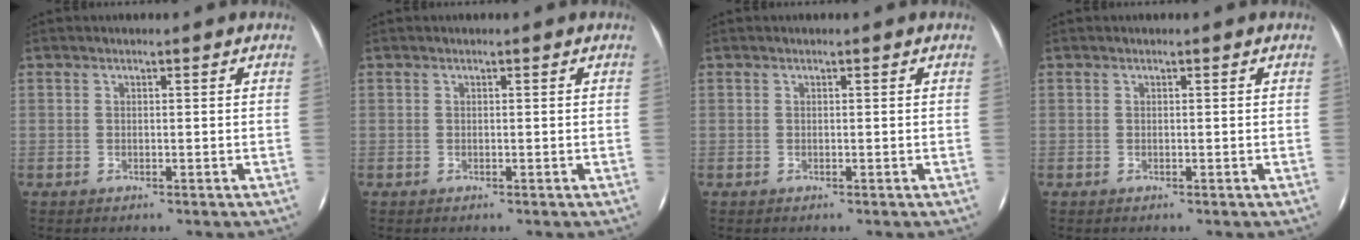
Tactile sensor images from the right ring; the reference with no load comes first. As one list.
[{"total": 0.0}, {"total": 0.0}, {"total": 0.0}]